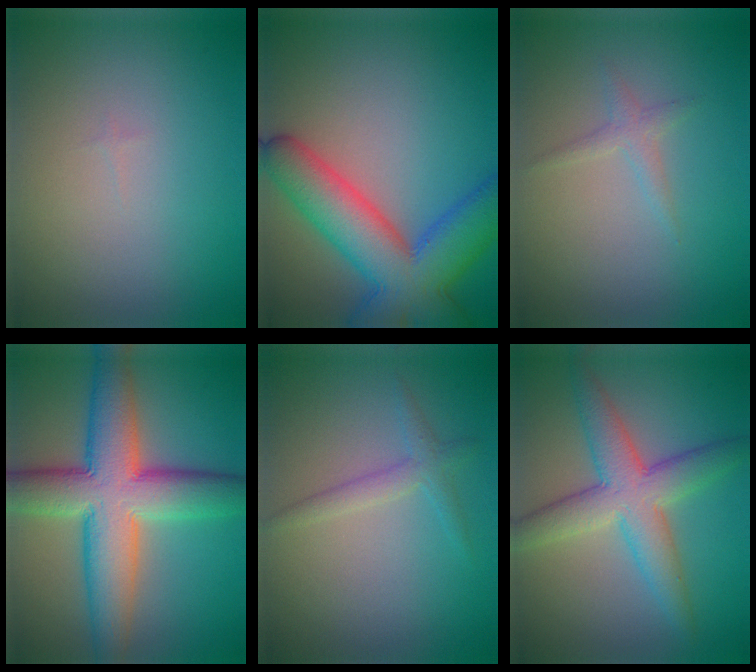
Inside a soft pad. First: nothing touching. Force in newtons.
{"total": 9.9, "press": 9.9, "slide": 0.4}
{"total": 1.2, "press": 1.2, "slide": 0.1}
{"total": 10.8, "press": 10.8, "slide": 0.4}
{"total": 1.8, "press": 1.8, "slide": 0.0}
{"total": 5.9, "press": 5.9, "slide": 0.0}